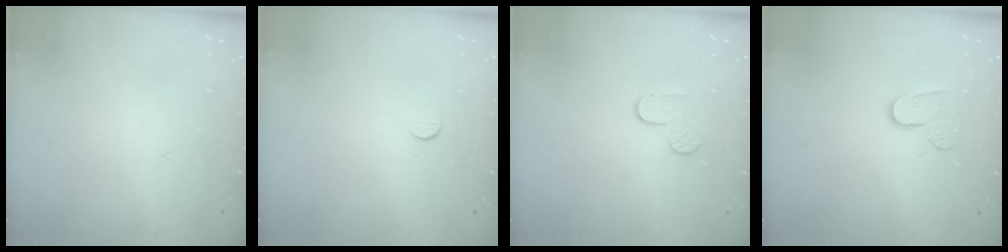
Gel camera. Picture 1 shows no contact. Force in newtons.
{"total": 3.7, "press": 3.7, "slide": 0.4}
{"total": 4.6, "press": 4.5, "slide": 0.5}
{"total": 6.3, "press": 6.3, "slide": 0.5}